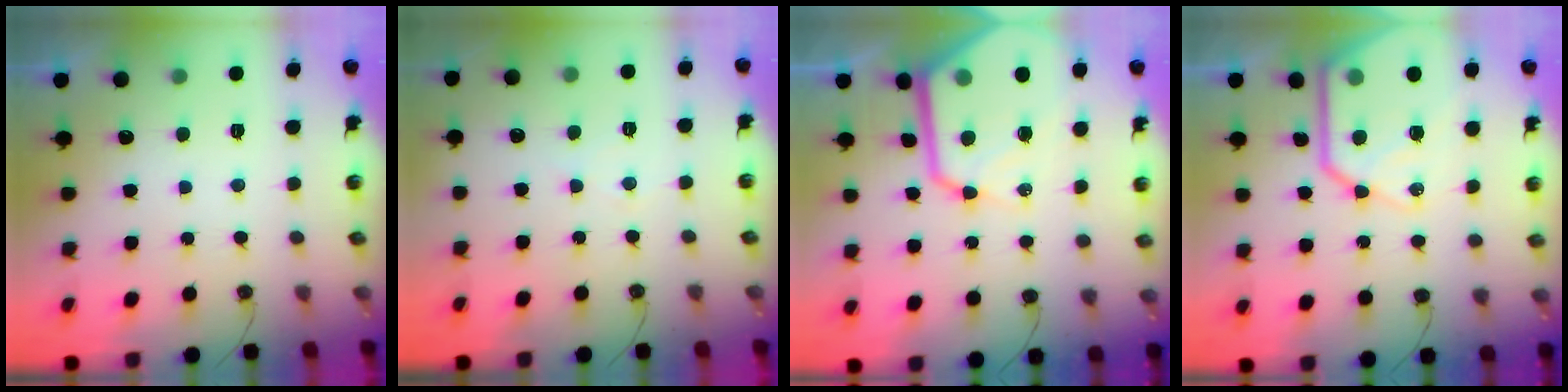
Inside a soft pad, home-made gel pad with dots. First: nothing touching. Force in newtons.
{"total": 4.1, "press": 4.0, "slide": 0.6}
{"total": 20.6, "press": 20.5, "slide": 1.9}
{"total": 19.3, "press": 19.2, "slide": 2.3}